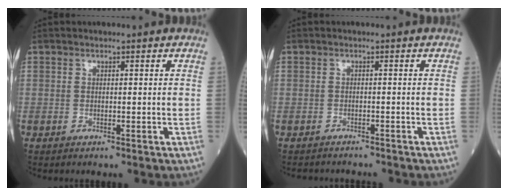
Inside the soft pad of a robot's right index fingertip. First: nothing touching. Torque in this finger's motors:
{"motor_torque": [-0.27, -0.12, -1.03, -0.21]}